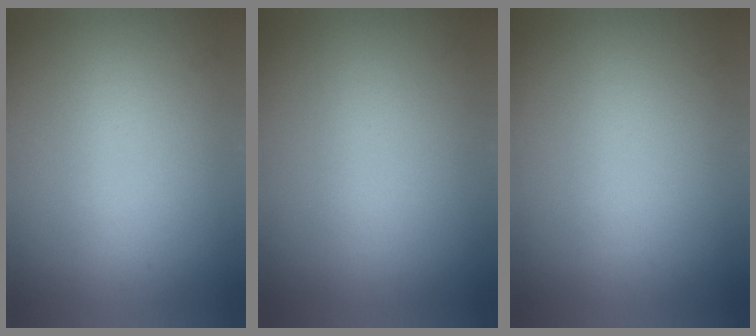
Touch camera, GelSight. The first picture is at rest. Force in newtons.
{"total": 0.0}
{"total": 0.0}